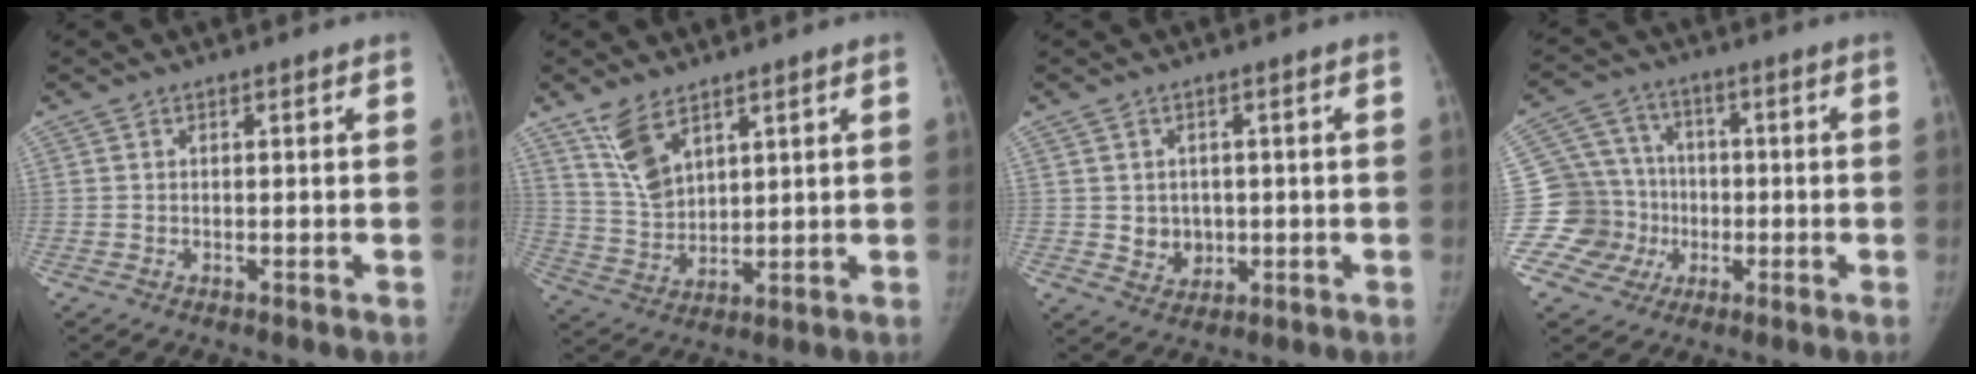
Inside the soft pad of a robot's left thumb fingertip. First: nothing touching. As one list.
[{"total": 8.2, "force": [5.4, 3.9, 4.8], "torque": [-0.083, -0.031, 0.118]}, {"total": 4.4, "force": [-0.1, 3.9, 2.0], "torque": [-0.007, -0.008, 0.008]}, {"total": 11.5, "force": [-1.7, 11.1, 2.3], "torque": [0.000, 0.029, -0.023]}]